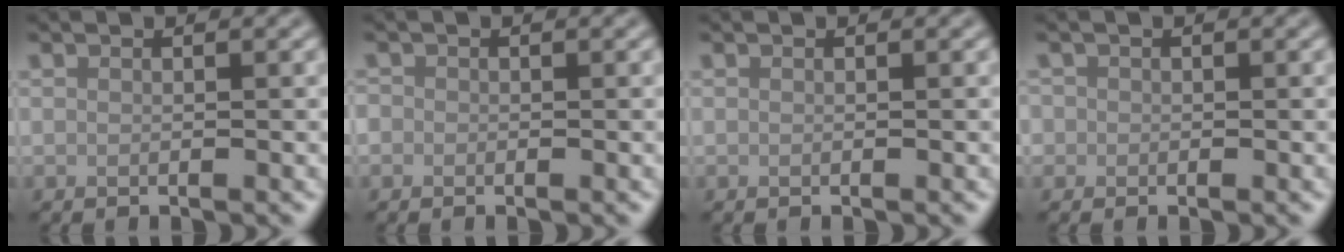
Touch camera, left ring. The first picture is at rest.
{"total": 0.8, "force": [-0.2, 0.8, 0.0], "torque": [0.005, -0.006, -0.005]}
{"total": 0.0}
{"total": 1.0, "force": [0.1, 1.0, 0.0], "torque": [0.010, -0.002, -0.004]}